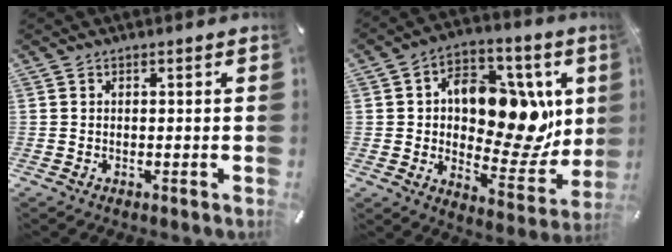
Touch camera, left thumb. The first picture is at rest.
{"total": 16.8, "force": [3.2, 11.2, 12.1], "torque": [-0.151, -0.024, 0.066]}